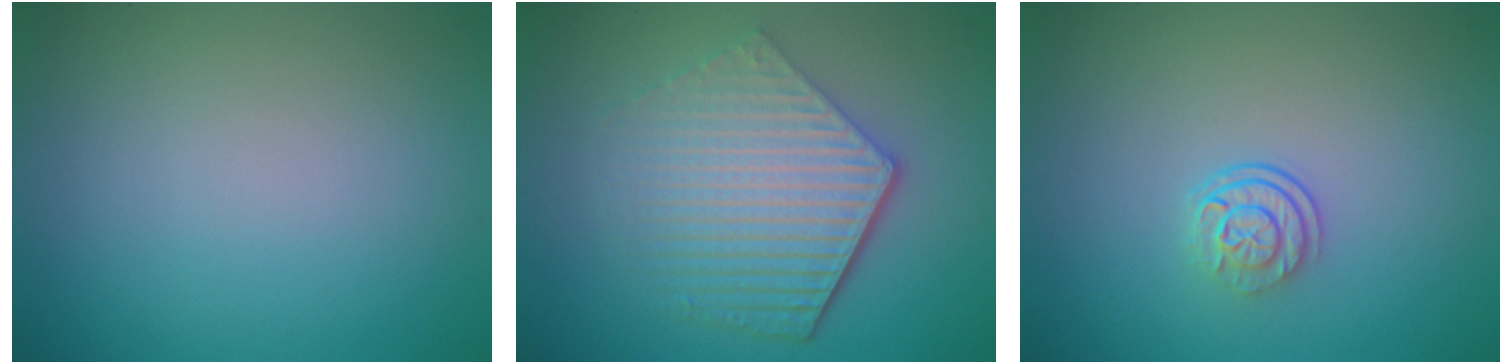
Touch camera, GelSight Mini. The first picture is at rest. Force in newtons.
{"total": 6.1, "press": 4.4, "slide": 4.3}
{"total": 2.5, "press": 1.8, "slide": 1.8}